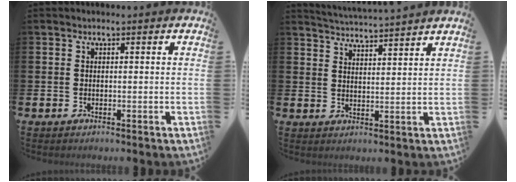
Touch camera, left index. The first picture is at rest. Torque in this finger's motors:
{"motor_torque": [0.87, -1.27, 0.23, 0.02]}